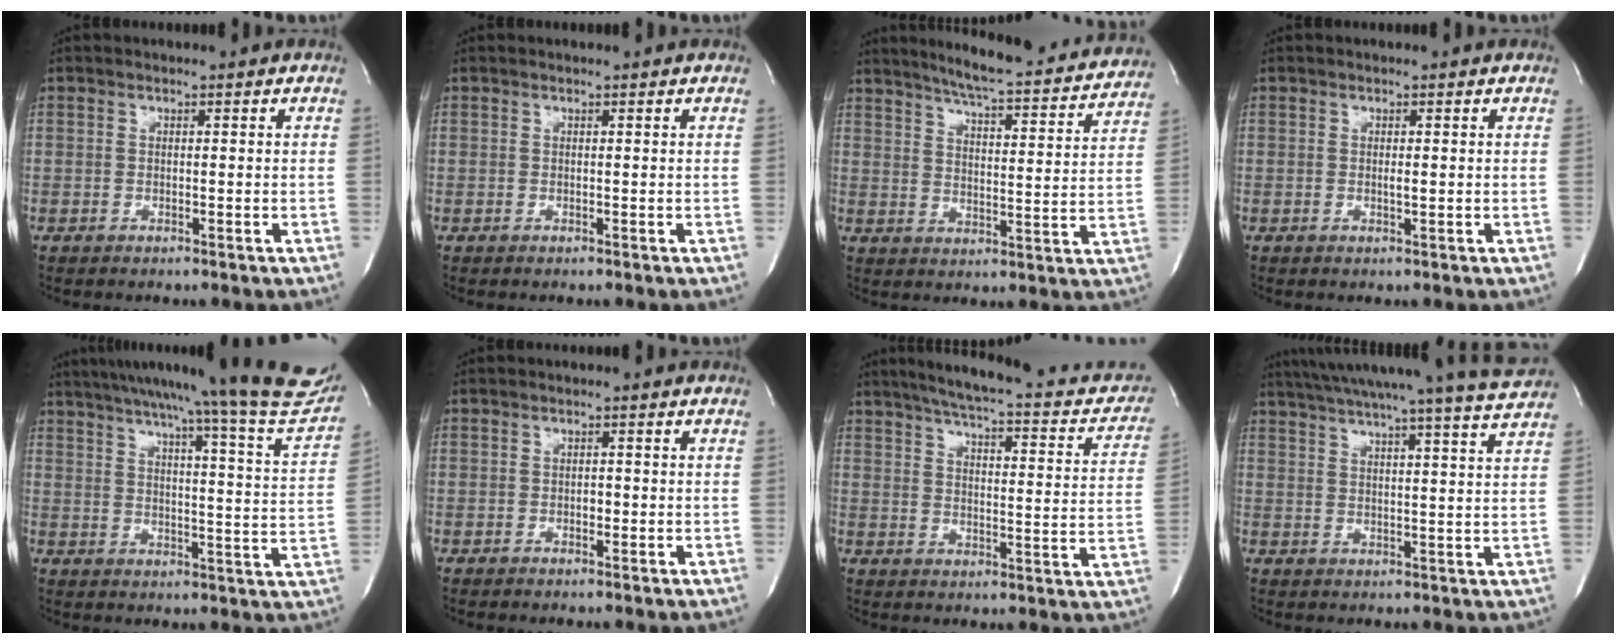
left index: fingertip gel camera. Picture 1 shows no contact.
{"total": 0.5, "force": [0.5, 0.0, 0.2], "torque": [-0.003, 0.002, 0.005]}
{"total": 20.6, "force": [18.9, 2.0, 8.0], "torque": [-0.119, -0.030, 0.238]}
{"total": 0.8, "force": [0.1, 0.1, 0.8], "torque": [-0.018, -0.003, 0.001]}
{"total": 25.7, "force": [22.3, -0.4, 12.8], "torque": [-0.189, -0.065, 0.279]}
{"total": 1.0, "force": [-0.2, 0.6, 0.7], "torque": [-0.012, 0.002, -0.004]}
{"total": 22.1, "force": [18.1, 4.9, 11.8], "torque": [-0.159, 0.006, 0.216]}
{"total": 21.8, "force": [19.8, -1.7, 8.8], "torque": [-0.148, -0.036, 0.262]}